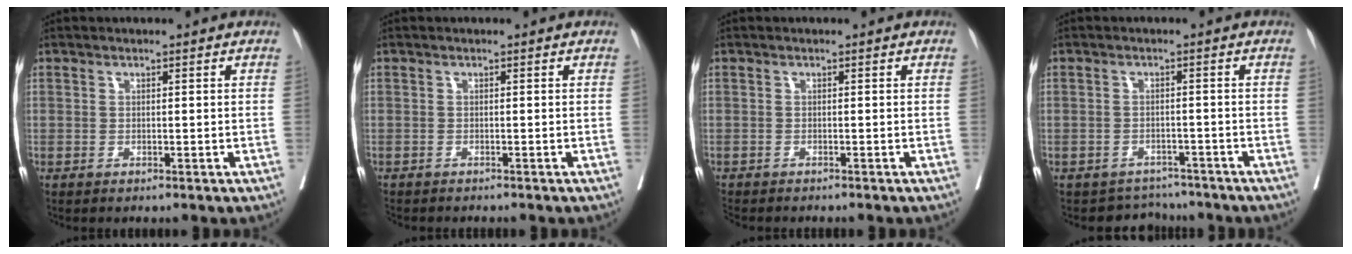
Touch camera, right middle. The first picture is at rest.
{"total": 1.4, "force": [-1.3, 0.4, 0.3], "torque": [-0.012, -0.004, -0.023]}
{"total": 1.8, "force": [-1.8, 0.4, 0.3], "torque": [-0.011, -0.006, -0.032]}
{"total": 4.2, "force": [-3.7, 1.7, -0.8], "torque": [0.013, 0.016, -0.053]}